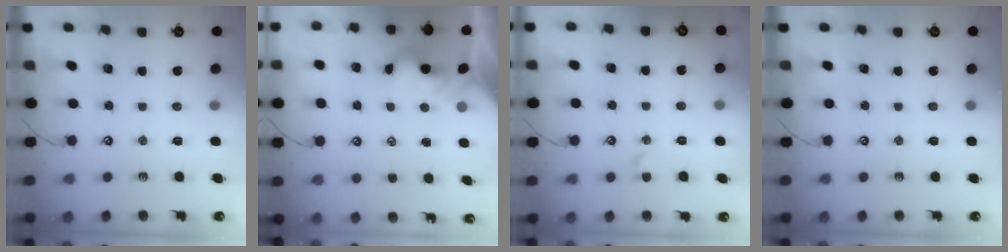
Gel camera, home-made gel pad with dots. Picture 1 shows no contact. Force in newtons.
{"total": 2.0, "press": 1.9, "slide": 0.8}
{"total": 0.9, "press": 0.8, "slide": 0.4}
{"total": 0.0}